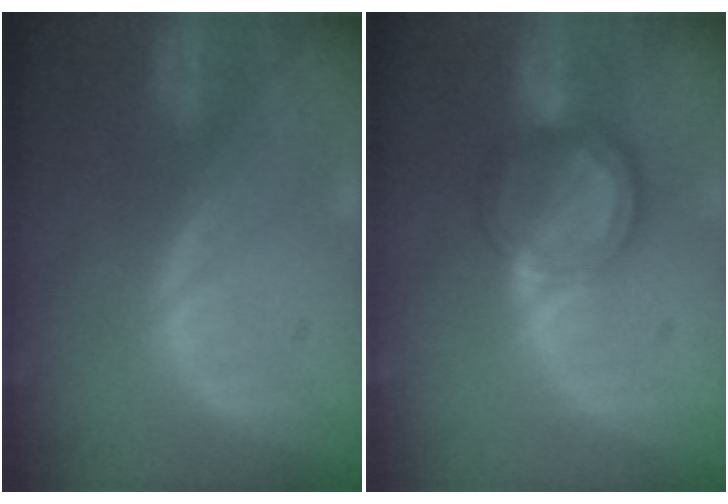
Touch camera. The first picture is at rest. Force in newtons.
{"total": 6.1, "press": 5.5, "slide": 2.7}